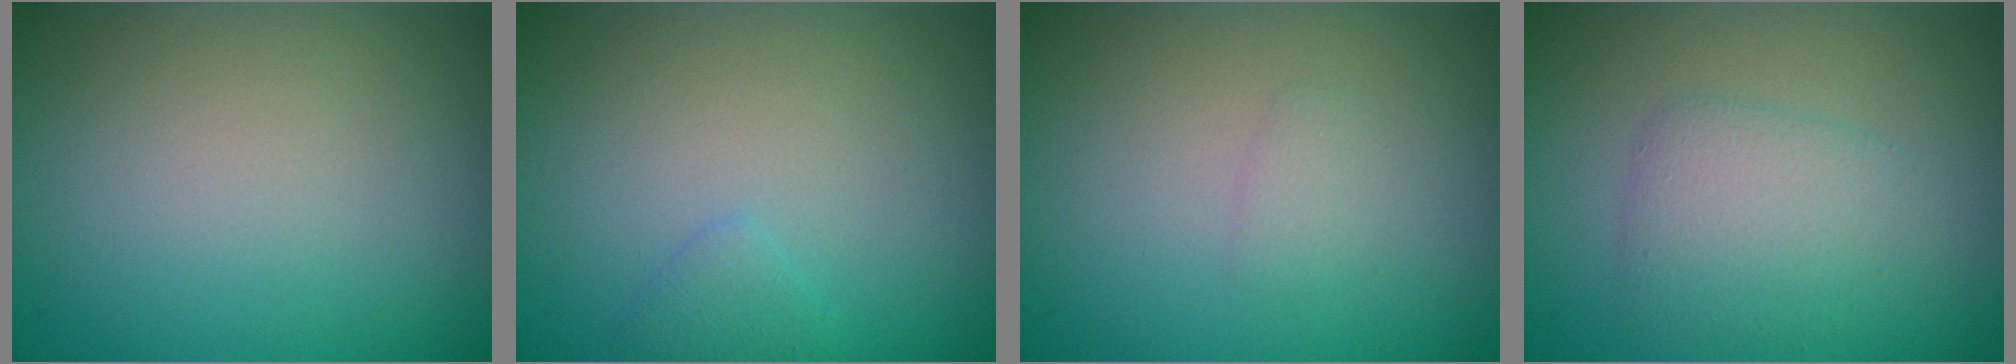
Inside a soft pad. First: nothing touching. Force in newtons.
{"total": 1.0, "press": 1.0, "slide": 0.1}
{"total": 0.9, "press": 0.9, "slide": 0.1}
{"total": 3.1, "press": 3.1, "slide": 0.2}